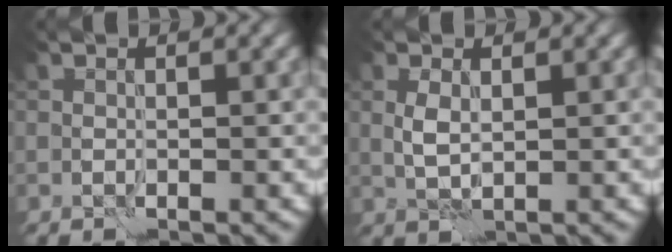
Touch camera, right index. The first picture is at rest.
{"total": 1.6, "force": [0.6, 0.8, 1.3], "torque": [-0.032, 0.000, 0.014]}